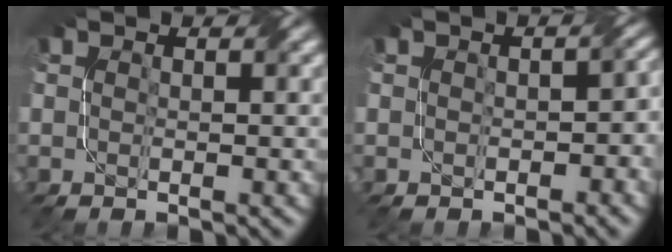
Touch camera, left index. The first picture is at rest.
{"total": 2.7, "force": [-0.4, 1.6, 2.2], "torque": [-0.019, -0.003, -0.002]}